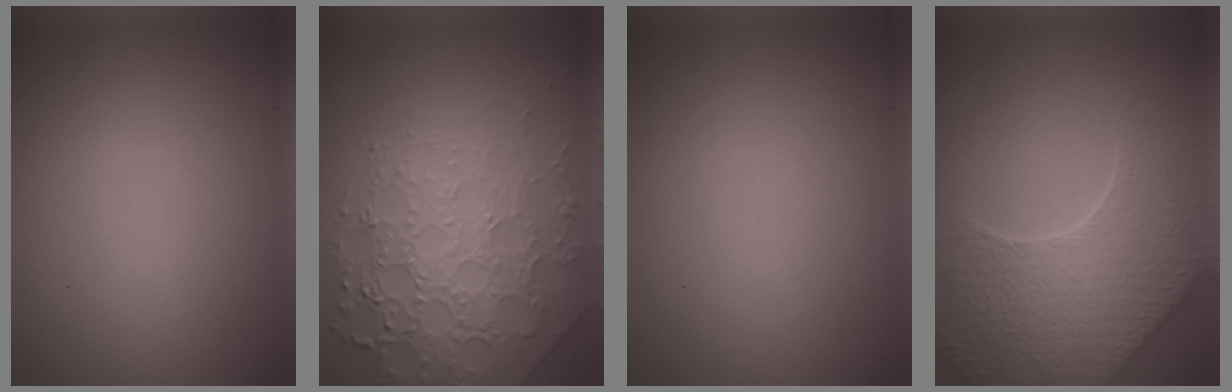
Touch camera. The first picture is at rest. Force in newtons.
{"total": 7.7, "press": 5.3, "slide": 5.5}
{"total": 0.0}
{"total": 9.0, "press": 6.4, "slide": 6.4}